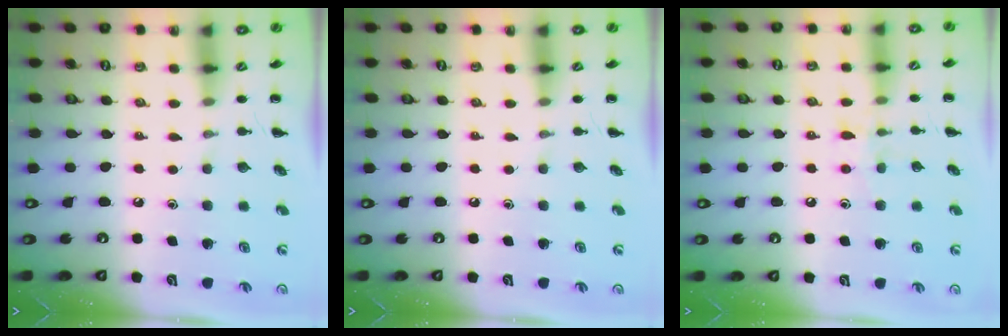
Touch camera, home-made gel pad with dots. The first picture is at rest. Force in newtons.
{"total": 0.0}
{"total": 7.3, "press": 7.1, "slide": 1.5}